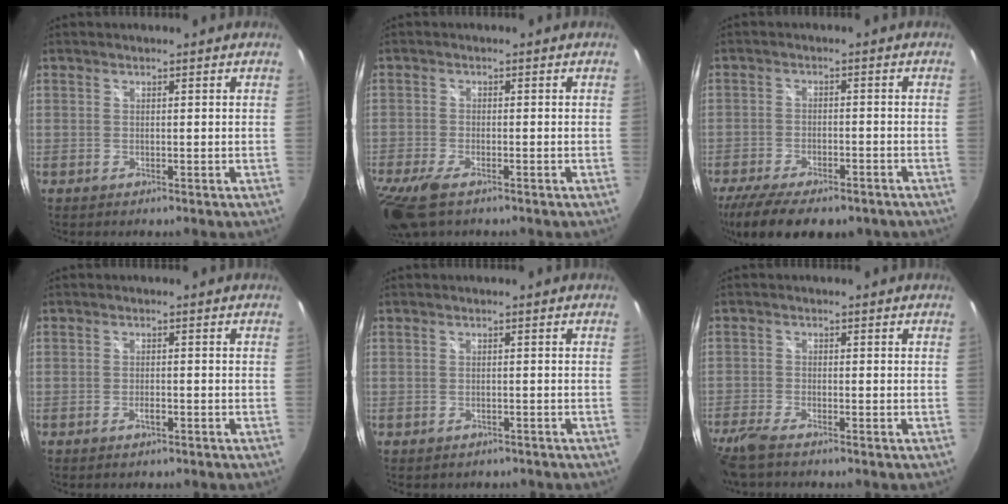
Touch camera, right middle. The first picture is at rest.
{"total": 9.3, "force": [-6.2, 3.4, 6.1], "torque": [-0.151, -0.039, -0.118]}
{"total": 14.8, "force": [-11.2, 5.3, 8.2], "torque": [-0.177, -0.043, -0.170]}
{"total": 1.7, "force": [-1.1, 0.9, 1.0], "torque": [-0.020, -0.001, -0.019]}
{"total": 2.4, "force": [-1.8, 1.4, 0.8], "torque": [-0.018, -0.011, -0.021]}
{"total": 6.8, "force": [-5.6, 1.1, 3.7], "torque": [-0.103, -0.028, -0.109]}